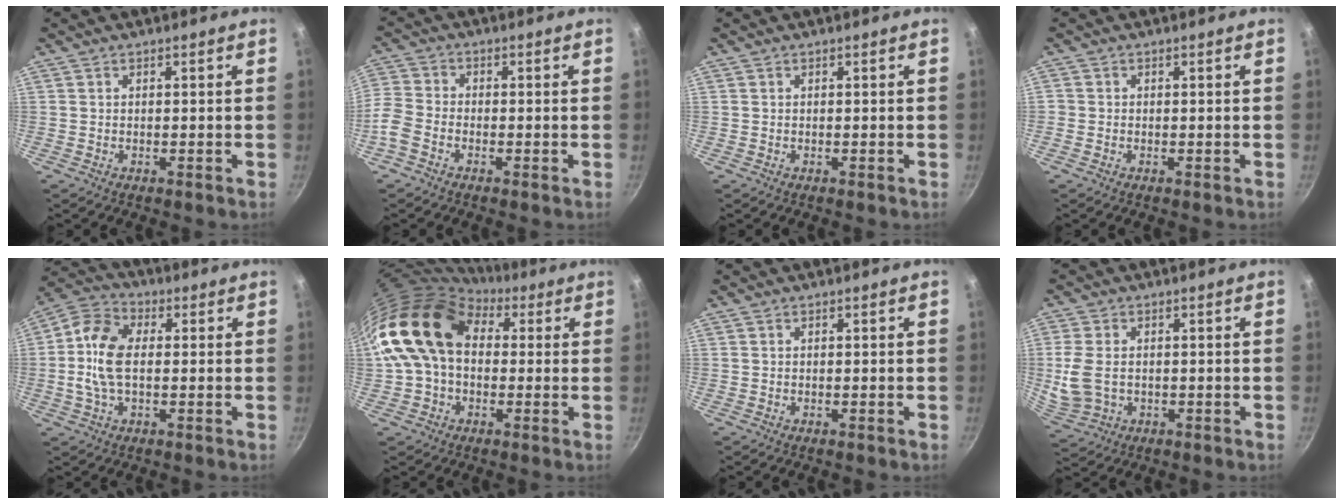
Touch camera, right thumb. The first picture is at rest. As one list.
[{"total": 7.4, "force": [-3.4, 5.2, 4.0], "torque": [-0.099, 0.024, -0.090]}, {"total": 0.0}, {"total": 0.8, "force": [-0.3, 0.7, 0.1], "torque": [-0.003, 0.001, -0.009]}, {"total": 10.8, "force": [0.1, 6.4, 8.7], "torque": [-0.166, 0.025, -0.015]}, {"total": 16.2, "force": [2.4, 11.8, 10.9], "torque": [-0.172, 0.032, 0.028]}, {"total": 0.0}, {"total": 7.5, "force": [-0.2, 5.2, 5.4], "torque": [-0.117, -0.001, 0.006]}]